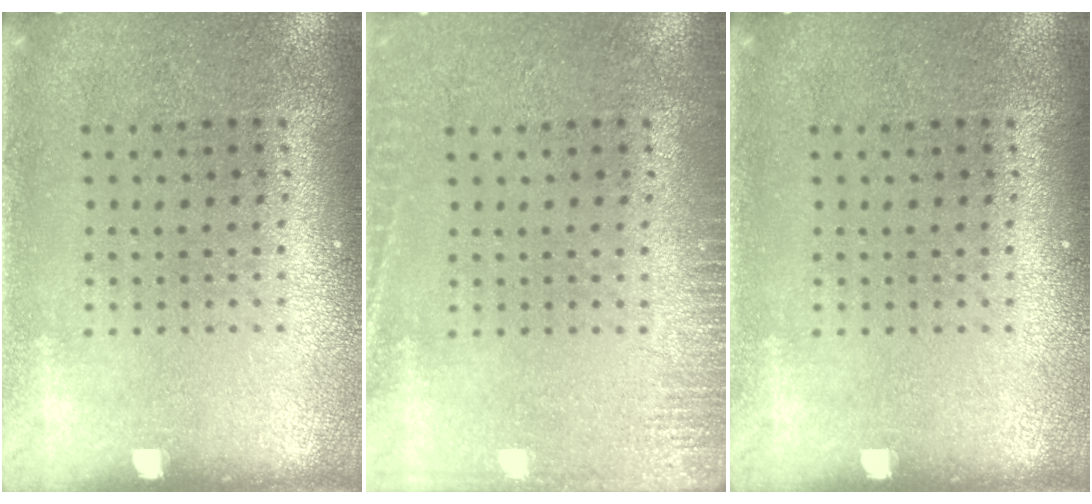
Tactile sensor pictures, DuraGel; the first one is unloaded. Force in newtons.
{"total": 1.9, "press": 1.9, "slide": 0.4}
{"total": 0.0}